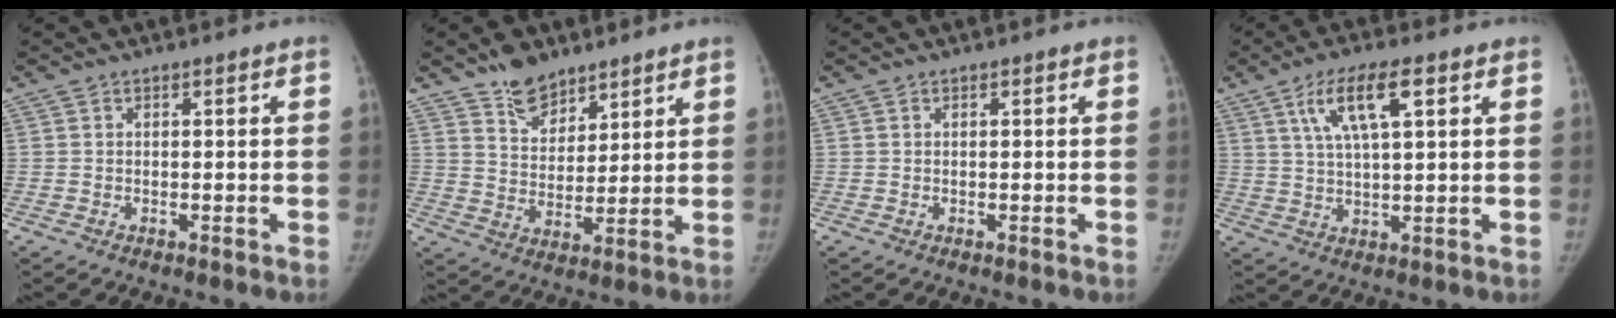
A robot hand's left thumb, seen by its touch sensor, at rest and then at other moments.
{"total": 8.3, "force": [6.5, 4.3, 2.8], "torque": [-0.012, -0.047, 0.116]}
{"total": 0.0}
{"total": 9.4, "force": [4.2, 2.6, 8.0], "torque": [-0.149, -0.004, 0.080]}